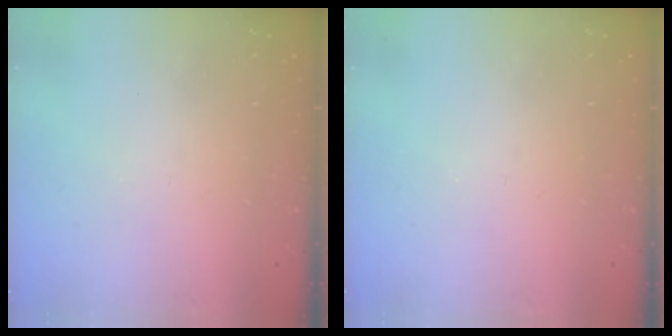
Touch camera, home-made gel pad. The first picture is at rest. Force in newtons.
{"total": 0.0}